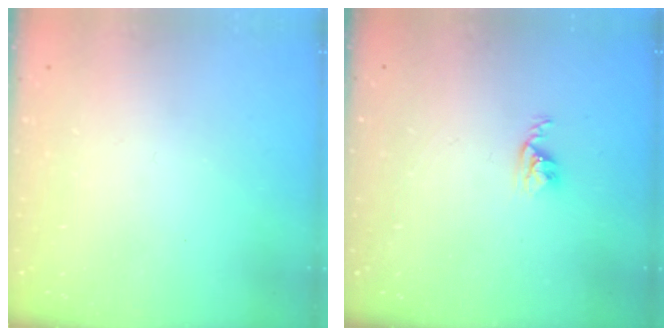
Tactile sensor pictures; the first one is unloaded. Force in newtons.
{"total": 2.9, "press": 2.9, "slide": 0.4}